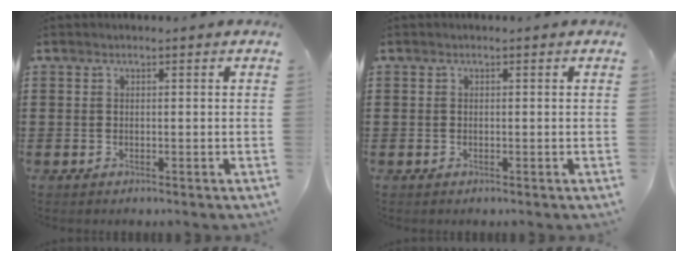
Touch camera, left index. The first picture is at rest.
{"total": 0.0}